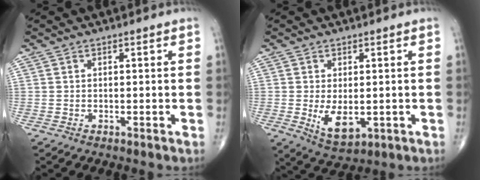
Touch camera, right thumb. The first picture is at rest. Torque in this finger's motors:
{"motor_torque": [-0.46, 0.37, 0.62, 0.45, 0.17]}